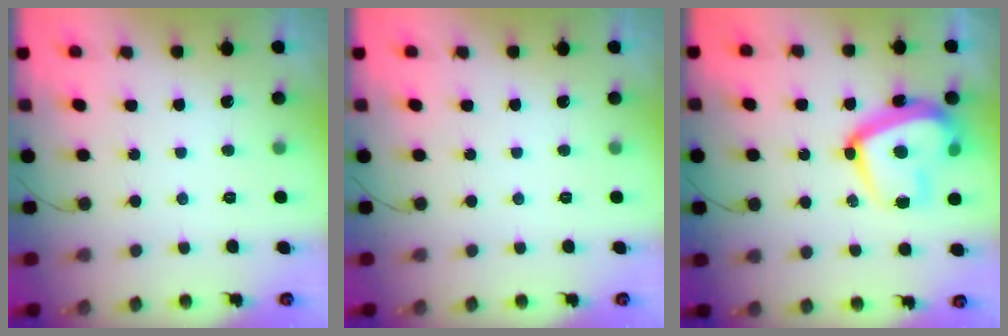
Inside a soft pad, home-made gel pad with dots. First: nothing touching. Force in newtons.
{"total": 0.0}
{"total": 19.5, "press": 19.5, "slide": 1.8}